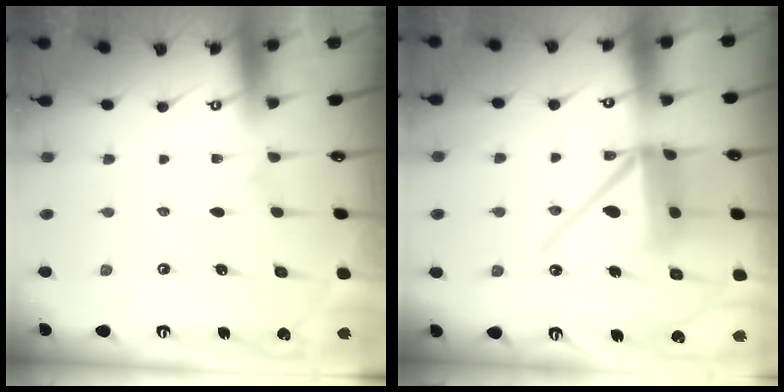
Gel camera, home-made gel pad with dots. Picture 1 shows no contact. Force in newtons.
{"total": 15.3, "press": 15.2, "slide": 1.9}